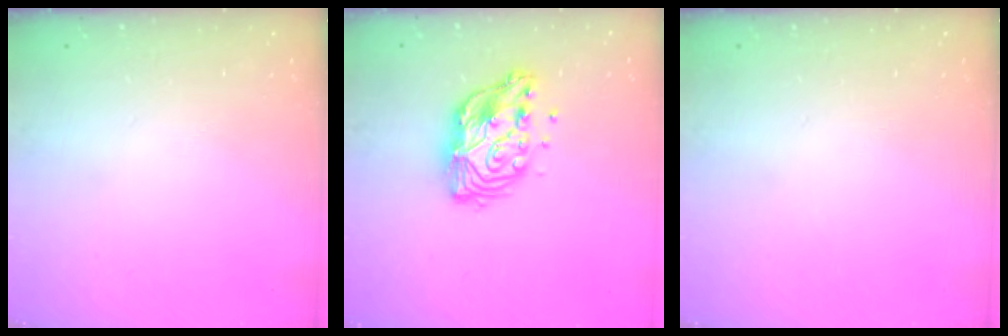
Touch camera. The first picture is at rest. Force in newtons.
{"total": 12.1, "press": 12.0, "slide": 1.2}
{"total": 0.0}